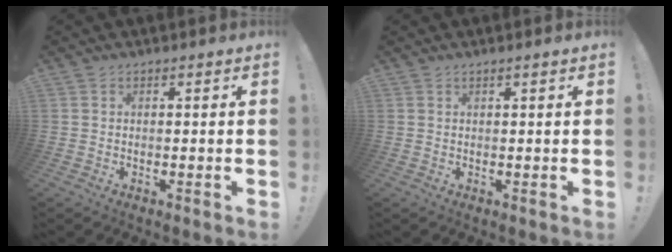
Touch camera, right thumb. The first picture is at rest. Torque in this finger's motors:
{"motor_torque": [-0.03, 0.10, -0.13, -0.11, 0.11]}